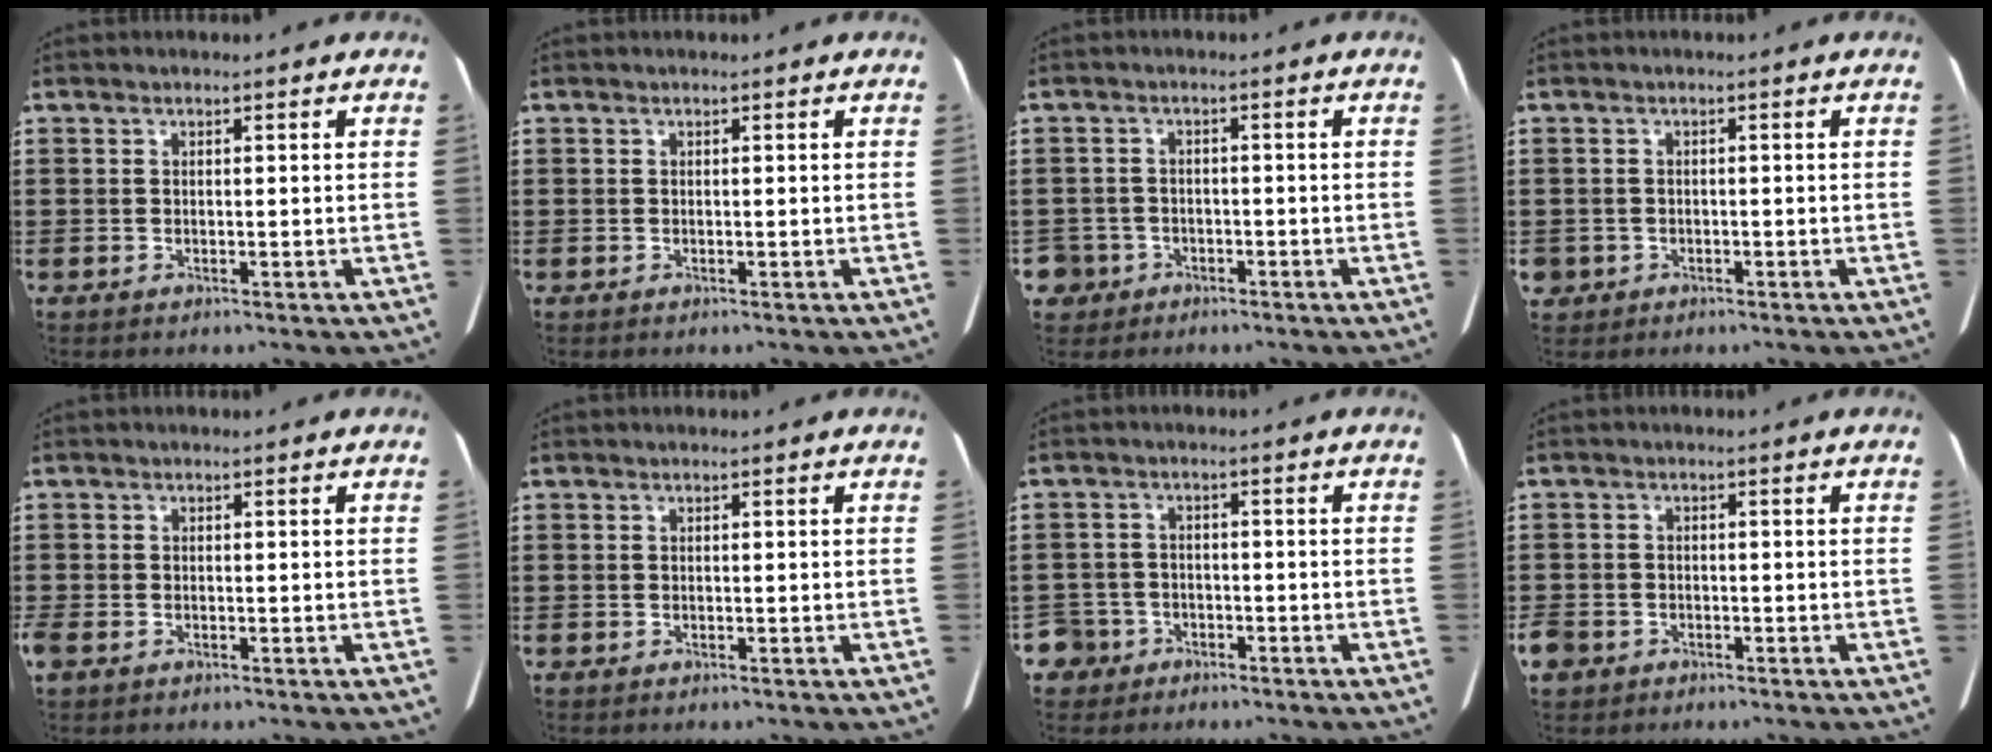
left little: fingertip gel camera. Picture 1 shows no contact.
{"total": 0.0}
{"total": 2.5, "force": [-1.8, 1.6, 0.6], "torque": [-0.030, -0.006, -0.043]}
{"total": 1.1, "force": [-0.7, 0.8, 0.1], "torque": [-0.005, 0.002, -0.018]}
{"total": 0.8, "force": [-0.6, 0.5, 0.3], "torque": [-0.014, -0.002, -0.015]}
{"total": 0.0}
{"total": 3.2, "force": [-2.3, 2.0, 0.7], "torque": [-0.033, -0.003, -0.052]}
{"total": 1.8, "force": [-1.5, 1.0, 0.3], "torque": [-0.017, 0.000, -0.035]}